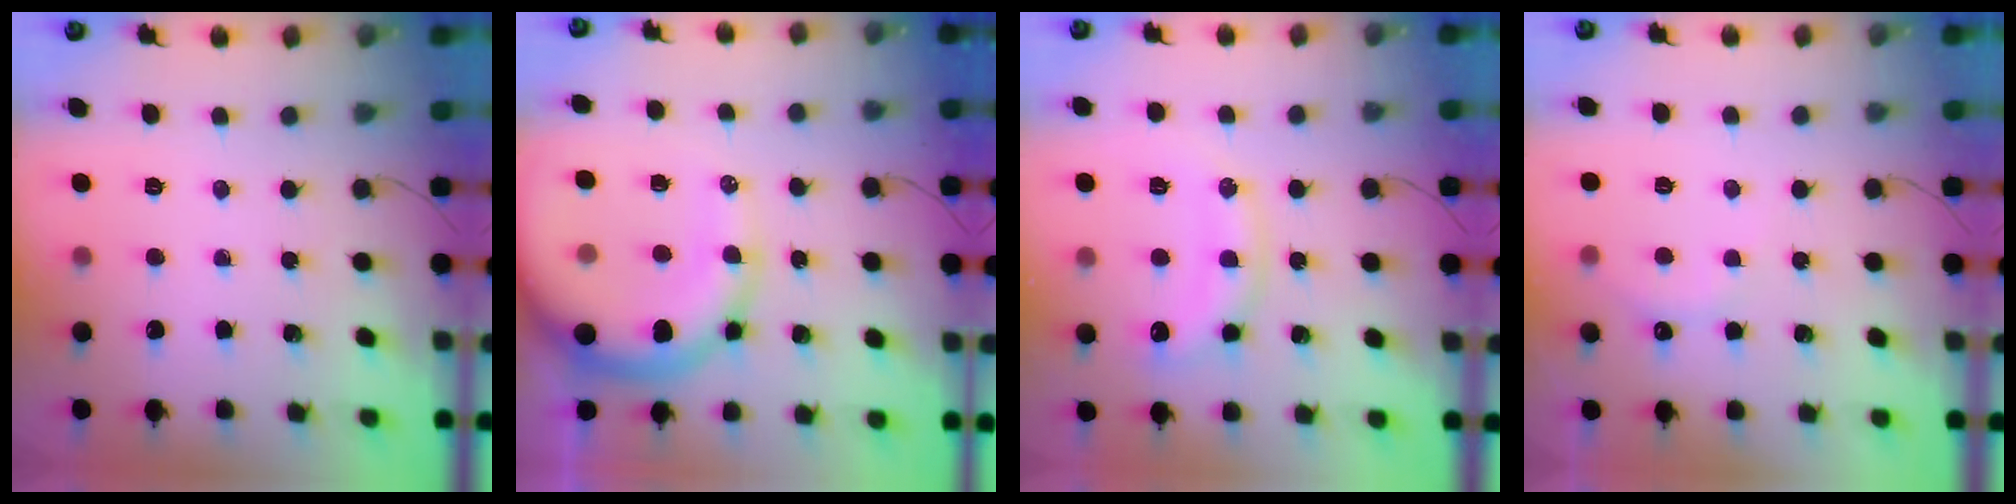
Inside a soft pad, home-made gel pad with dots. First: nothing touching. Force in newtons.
{"total": 16.5, "press": 16.2, "slide": 3.6}
{"total": 11.0, "press": 10.9, "slide": 0.7}
{"total": 6.2, "press": 6.1, "slide": 1.1}